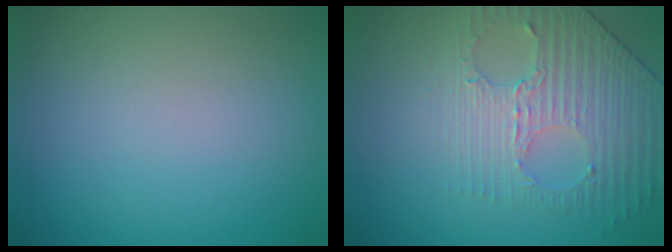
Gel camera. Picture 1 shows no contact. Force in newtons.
{"total": 3.8, "press": 3.6, "slide": 1.3}